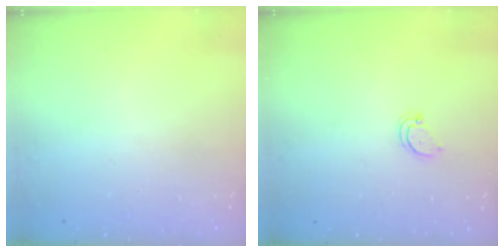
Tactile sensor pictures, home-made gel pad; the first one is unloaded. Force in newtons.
{"total": 2.8, "press": 2.8, "slide": 0.2}